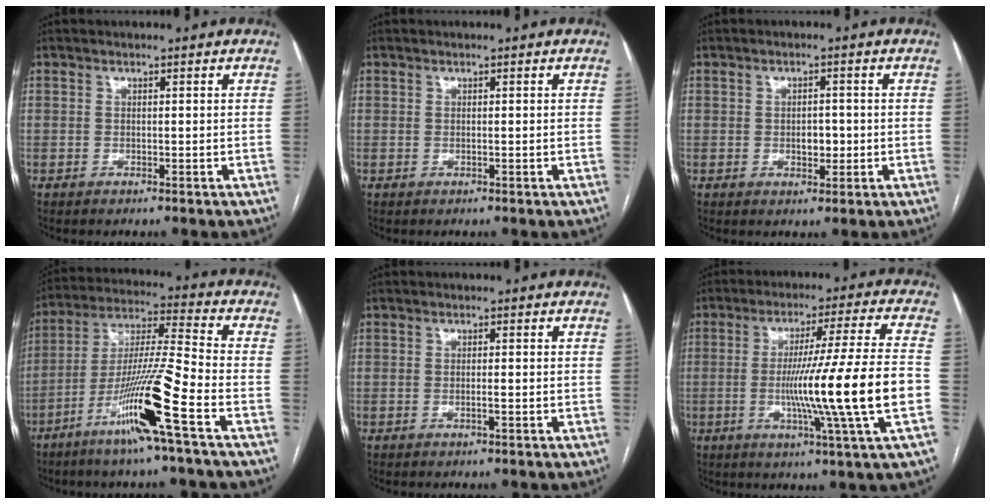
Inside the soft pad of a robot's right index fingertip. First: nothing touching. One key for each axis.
{"total": 0.0}
{"total": 2.6, "fx": -0.5, "fy": 1.5, "fz": 2.0, "tx": -0.028, "ty": 0.003, "tz": -0.003}
{"total": 14.7, "fx": -7.2, "fy": -1.4, "fz": 12.7, "tx": -0.247, "ty": -0.018, "tz": -0.139}
{"total": 0.9, "fx": -0.4, "fy": 0.0, "fz": 0.8, "tx": -0.016, "ty": 0.001, "tz": -0.006}
{"total": 16.6, "fx": -3.5, "fy": -2.4, "fz": 16.1, "tx": -0.273, "ty": -0.013, "tz": -0.060}